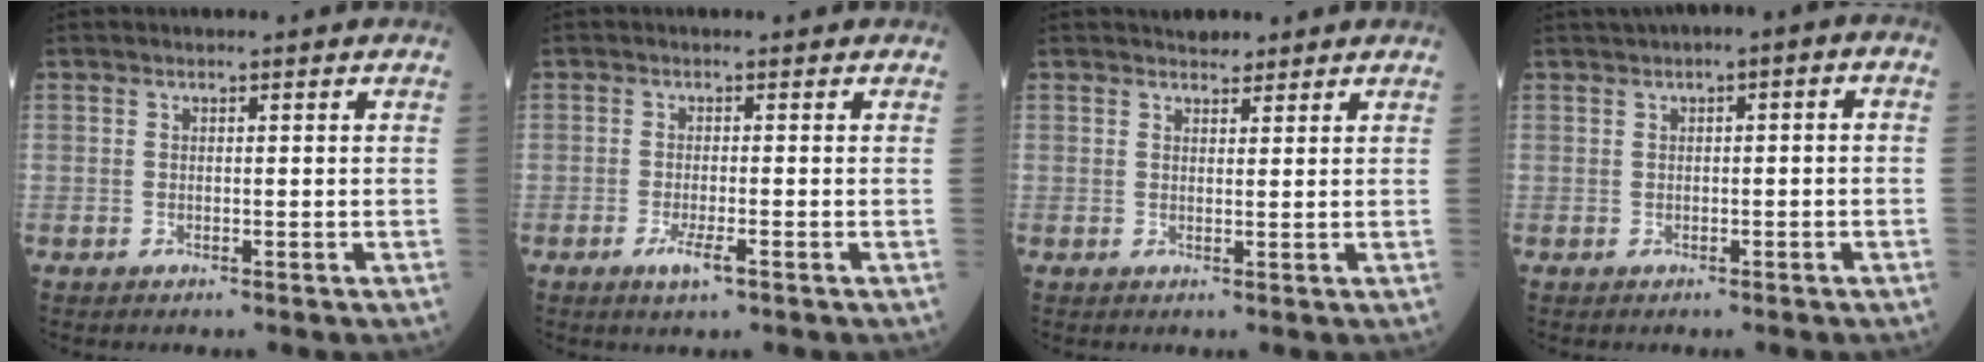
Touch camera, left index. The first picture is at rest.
{"total": 2.6, "force": [-1.4, 0.4, 2.1], "torque": [-0.043, -0.006, -0.025]}
{"total": 2.1, "force": [1.8, 0.9, 0.4], "torque": [-0.009, 0.004, 0.026]}
{"total": 3.3, "force": [0.6, 1.1, 3.1], "torque": [-0.048, 0.023, 0.007]}